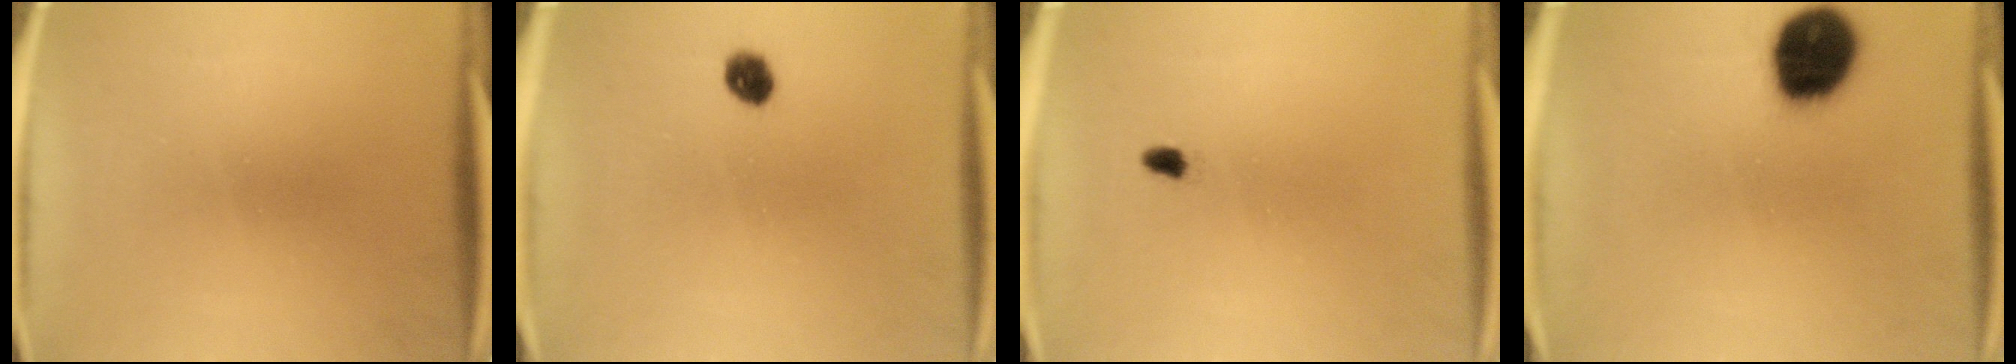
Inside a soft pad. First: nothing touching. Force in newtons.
{"total": 3.3}
{"total": 1.3}
{"total": 15.8}